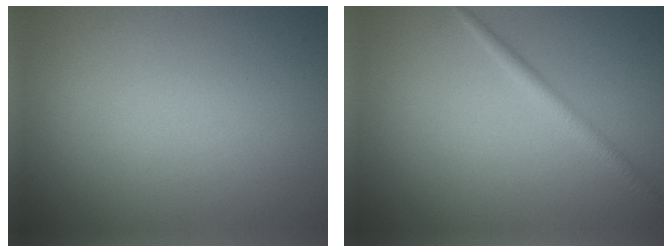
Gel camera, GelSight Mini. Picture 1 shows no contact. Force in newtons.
{"total": 1.6, "press": 1.6, "slide": 0.0}